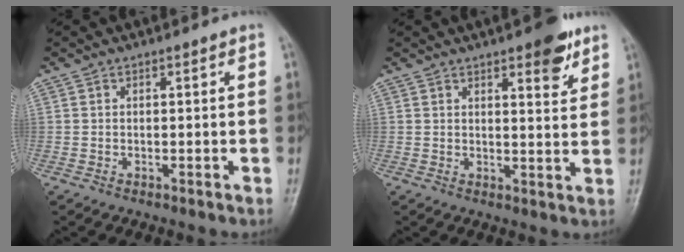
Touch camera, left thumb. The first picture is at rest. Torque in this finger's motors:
{"motor_torque": [3.86, 1.14, 0.32, -0.80, 0.15]}